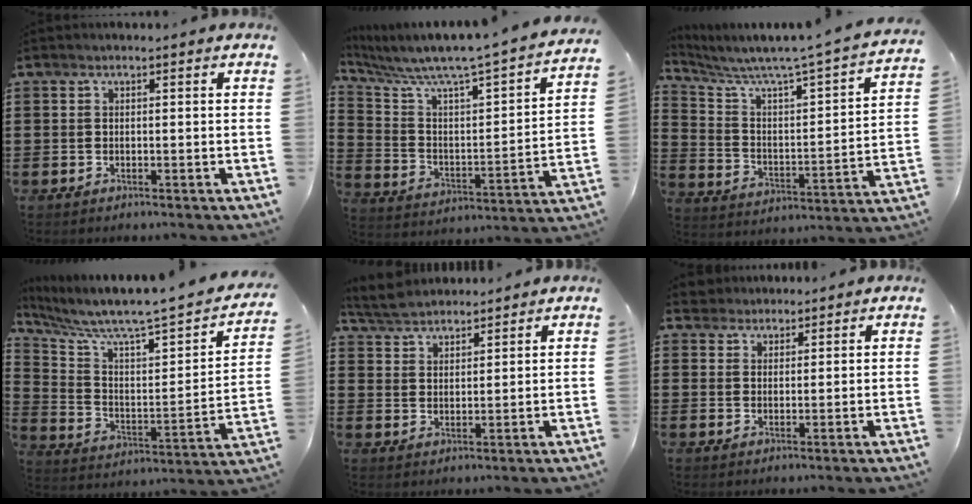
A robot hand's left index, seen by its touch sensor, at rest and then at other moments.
{"total": 5.5, "force": [4.9, 0.1, 2.4], "torque": [-0.075, -0.056, 0.073]}
{"total": 4.3, "force": [3.8, -0.3, 1.9], "torque": [-0.060, -0.049, 0.053]}
{"total": 4.6, "force": [4.2, -0.3, 1.9], "torque": [-0.066, -0.055, 0.059]}
{"total": 4.4, "force": [4.2, 1.2, 0.7], "torque": [-0.031, -0.006, 0.078]}
{"total": 2.7, "force": [2.4, 1.1, -0.6], "torque": [0.001, 0.004, 0.047]}